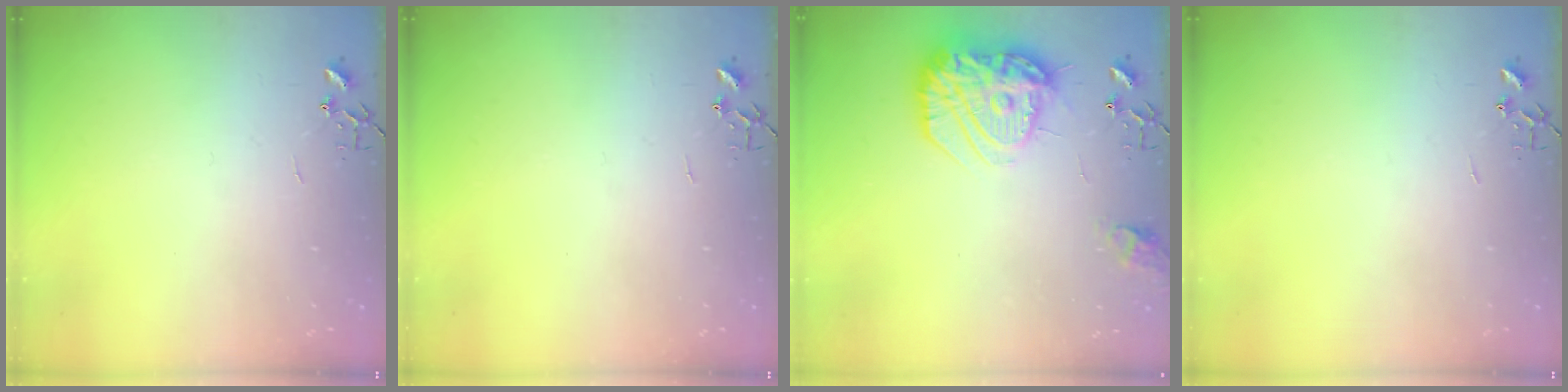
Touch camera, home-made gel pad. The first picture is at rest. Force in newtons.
{"total": 0.0}
{"total": 18.5, "press": 18.4, "slide": 1.7}
{"total": 0.0}